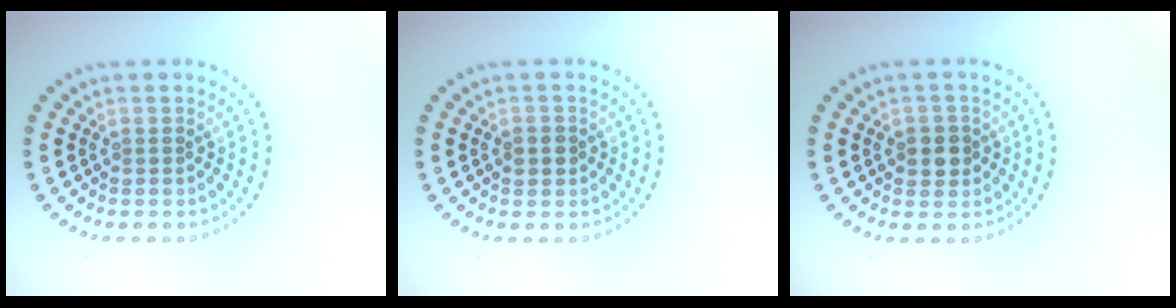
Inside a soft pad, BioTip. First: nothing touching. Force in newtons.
{"total": 1.4, "press": 1.3, "slide": 0.4}
{"total": 2.0, "press": 2.0, "slide": 0.6}